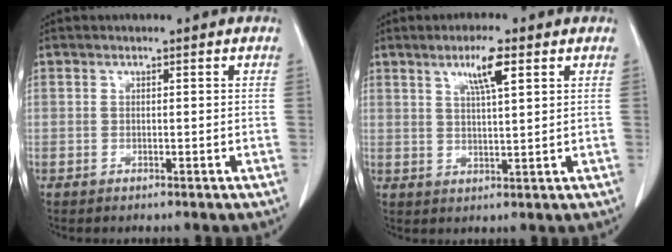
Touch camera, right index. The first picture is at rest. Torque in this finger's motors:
{"motor_torque": [0.35, 0.09, 0.12, 0.09]}